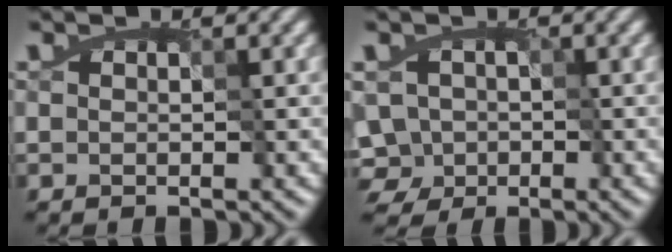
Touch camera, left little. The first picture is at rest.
{"total": 4.2, "force": [-1.7, 3.6, 1.4], "torque": [-0.025, 0.002, -0.042]}